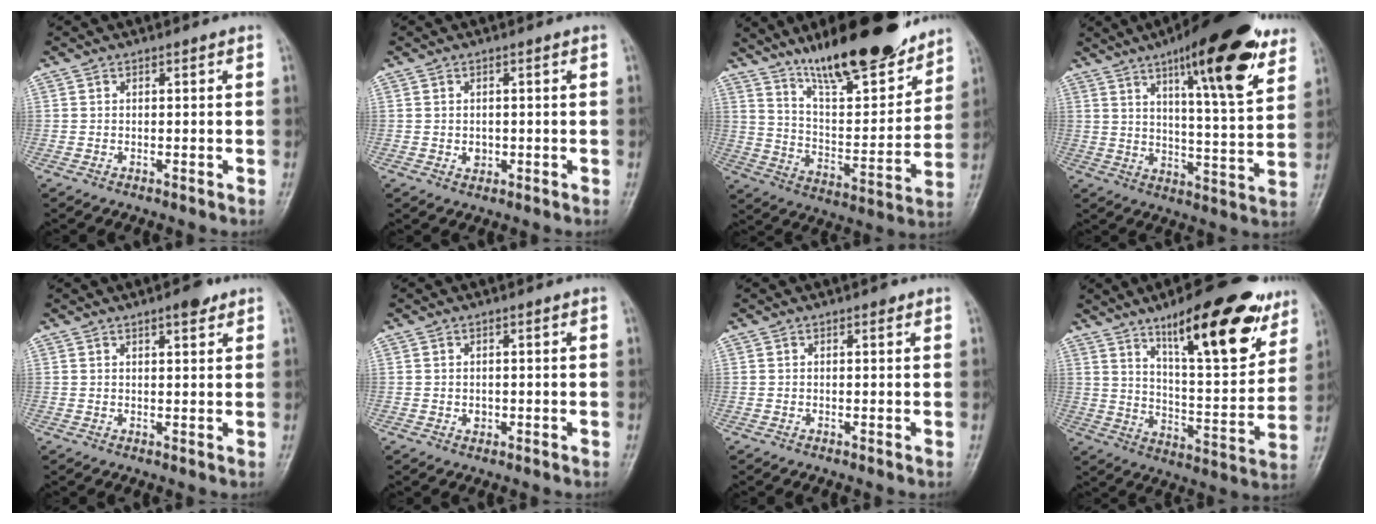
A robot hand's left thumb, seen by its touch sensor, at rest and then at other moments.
{"total": 1.8, "force": [-0.2, 1.5, 1.0], "torque": [-0.007, 0.001, 0.000]}
{"total": 22.1, "force": [16.5, 6.1, 13.3], "torque": [-0.167, -0.085, 0.273]}
{"total": 21.0, "force": [12.3, 4.9, 16.3], "torque": [-0.210, -0.049, 0.181]}
{"total": 3.5, "force": [2.3, 1.1, 2.4], "torque": [-0.026, -0.010, 0.030]}
{"total": 1.2, "force": [-0.1, 1.0, 0.7], "torque": [-0.005, 0.001, 0.000]}
{"total": 0.9, "force": [0.5, 0.4, 0.6], "torque": [-0.007, 0.000, 0.004]}
{"total": 22.2, "force": [13.2, 6.6, 16.6], "torque": [-0.205, -0.058, 0.206]}